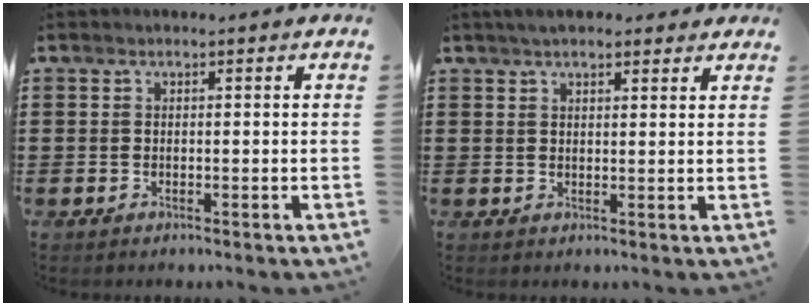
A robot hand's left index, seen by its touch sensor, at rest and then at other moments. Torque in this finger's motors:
{"motor_torque": [1.16, 0.10, 0.39, 0.04]}